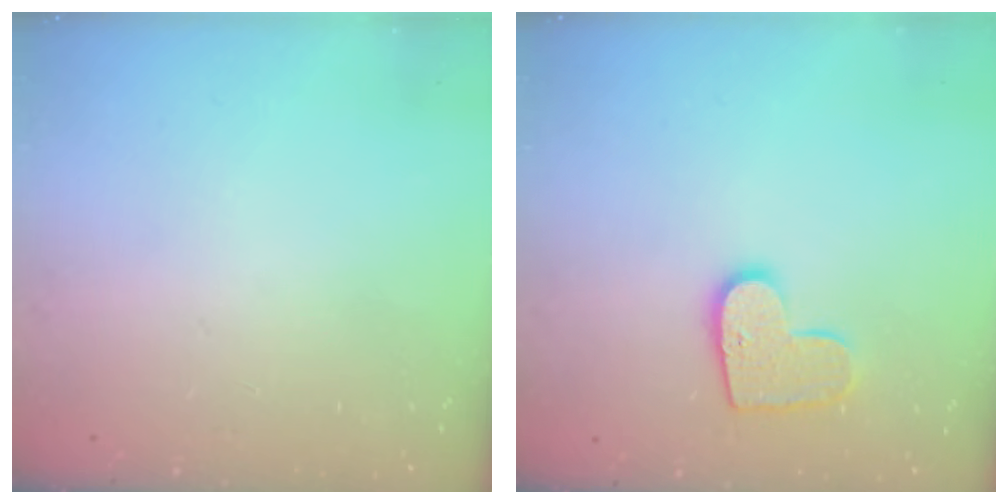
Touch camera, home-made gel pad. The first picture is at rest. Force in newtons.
{"total": 10.3, "press": 10.3, "slide": 0.4}